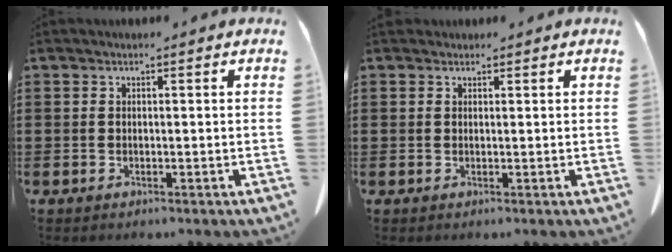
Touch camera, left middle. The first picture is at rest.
{"total": 1.0, "force": [0.9, 0.5, 0.1], "torque": [-0.005, 0.001, 0.018]}